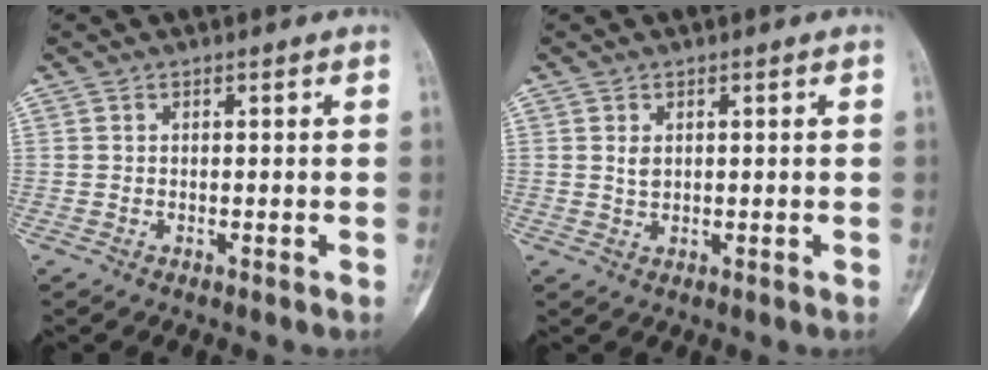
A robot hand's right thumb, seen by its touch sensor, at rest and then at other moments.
{"total": 1.6, "force": [0.5, 1.0, 1.1], "torque": [-0.017, -0.002, 0.014]}